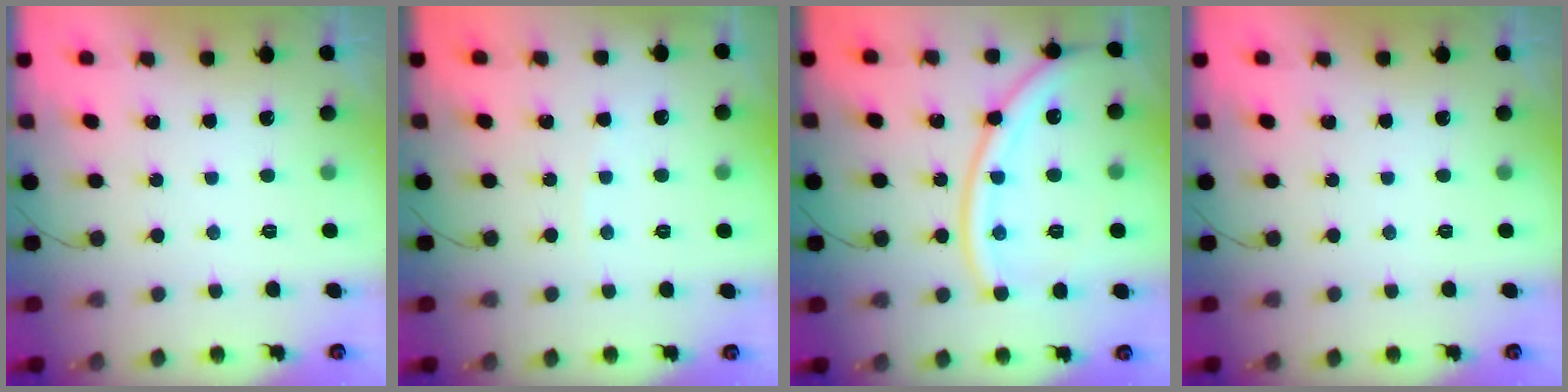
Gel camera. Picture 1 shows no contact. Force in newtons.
{"total": 1.8, "press": 1.7, "slide": 0.2}
{"total": 15.7, "press": 15.6, "slide": 2.0}
{"total": 0.0}